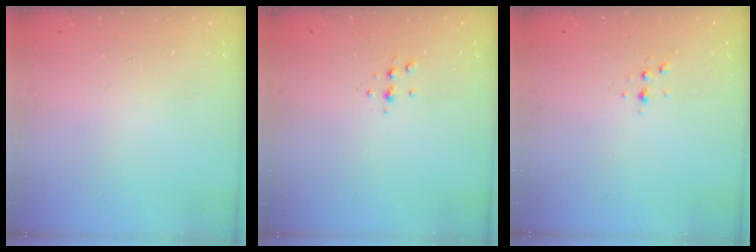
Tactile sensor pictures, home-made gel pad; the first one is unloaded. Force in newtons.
{"total": 4.7, "press": 4.6, "slide": 1.0}
{"total": 3.7, "press": 3.2, "slide": 1.7}